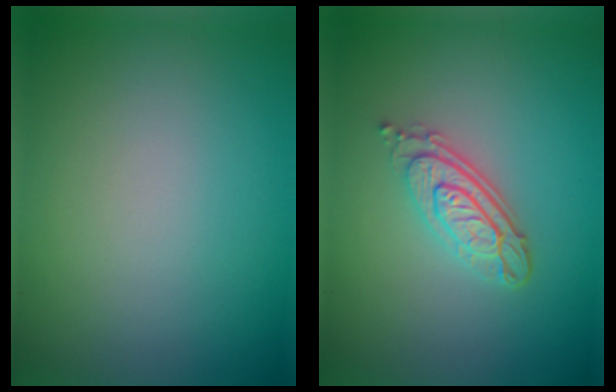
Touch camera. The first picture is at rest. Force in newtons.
{"total": 3.7, "press": 2.9, "slide": 2.4}